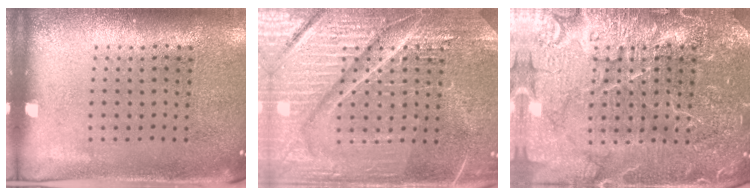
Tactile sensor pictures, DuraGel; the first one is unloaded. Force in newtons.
{"total": 7.4, "press": 7.3, "slide": 1.0}
{"total": 7.0, "press": 6.9, "slide": 0.9}